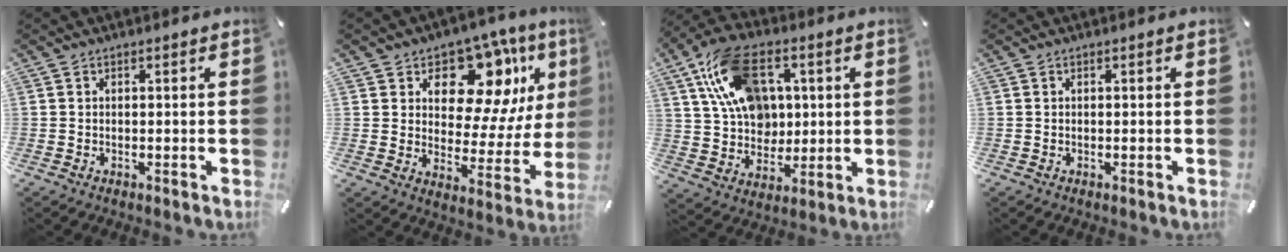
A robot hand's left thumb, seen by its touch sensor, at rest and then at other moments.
{"total": 14.9, "force": [8.3, 9.8, 7.6], "torque": [-0.100, -0.060, 0.147]}
{"total": 17.3, "force": [6.2, 12.4, 10.3], "torque": [-0.197, -0.009, 0.115]}
{"total": 0.0}